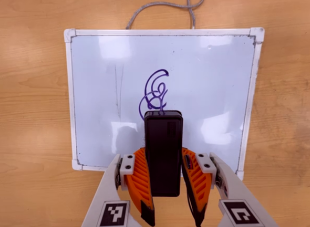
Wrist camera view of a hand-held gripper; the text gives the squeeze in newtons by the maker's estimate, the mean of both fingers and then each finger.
{"total": 7.4, "left": 5.8, "right": 9.1}